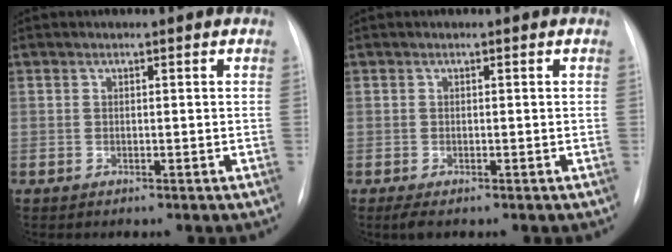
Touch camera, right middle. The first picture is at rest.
{"total": 3.0, "force": [-2.0, 1.0, 1.9], "torque": [-0.035, -0.009, -0.027]}